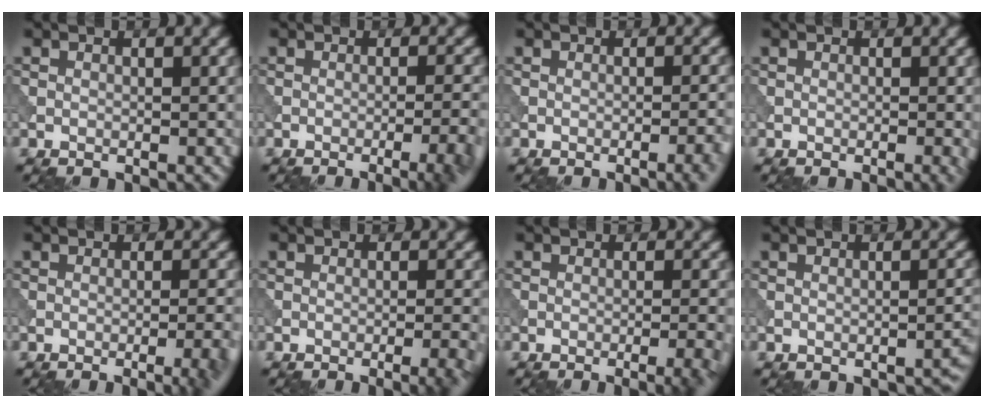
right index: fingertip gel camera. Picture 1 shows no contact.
{"total": 6.2, "force": [-2.9, 2.0, 5.1], "torque": [-0.042, 0.012, -0.035]}
{"total": 2.8, "force": [-1.3, 0.7, 2.4], "torque": [-0.024, 0.006, -0.022]}
{"total": 1.1, "force": [-0.3, 0.2, 1.0], "torque": [-0.012, -0.002, -0.006]}
{"total": 5.3, "force": [-2.3, 1.7, 4.4], "torque": [-0.034, 0.007, -0.025]}
{"total": 4.4, "force": [-2.0, 1.4, 3.7], "torque": [-0.025, 0.015, -0.026]}
{"total": 4.9, "force": [-2.2, 1.6, 4.1], "torque": [-0.028, 0.015, -0.028]}
{"total": 1.4, "force": [-1.0, 0.4, 0.8], "torque": [-0.009, 0.003, -0.013]}